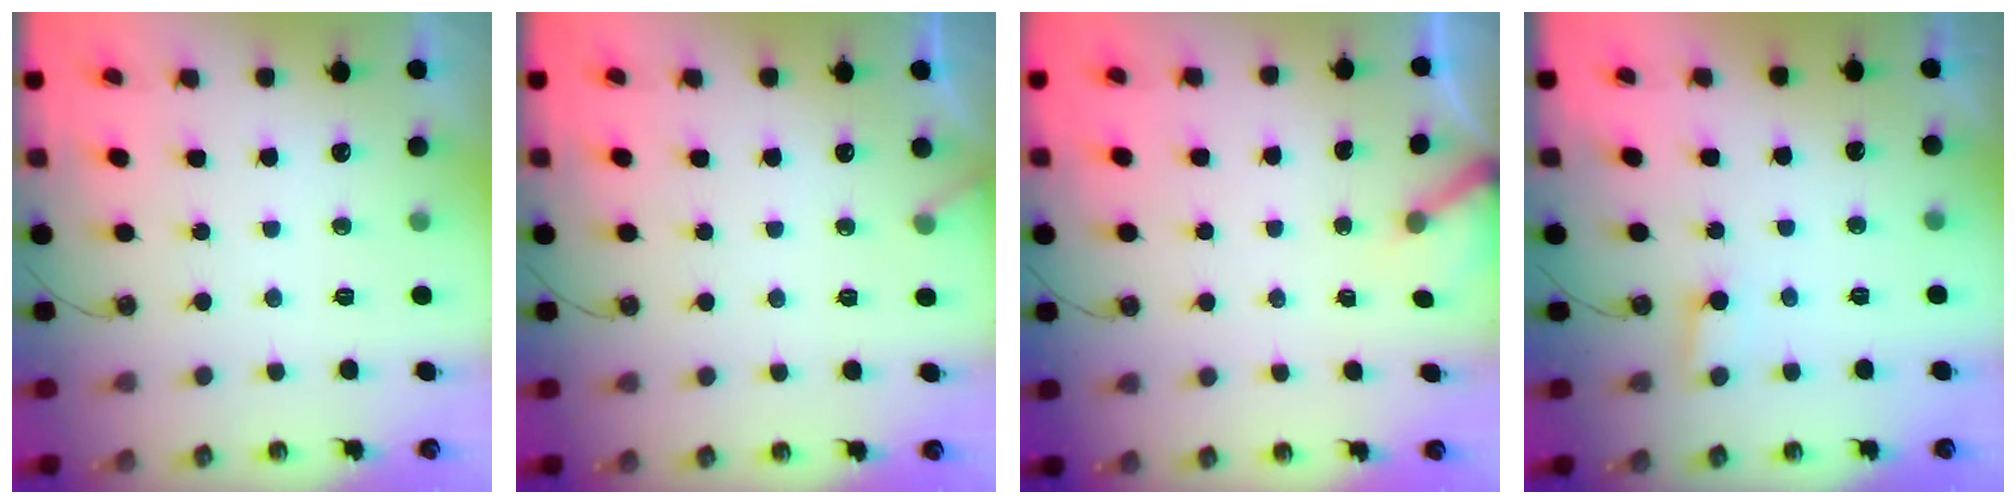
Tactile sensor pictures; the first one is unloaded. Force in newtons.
{"total": 3.9, "press": 3.9, "slide": 0.2}
{"total": 2.5, "press": 2.5, "slide": 0.3}
{"total": 3.9, "press": 3.9, "slide": 0.3}